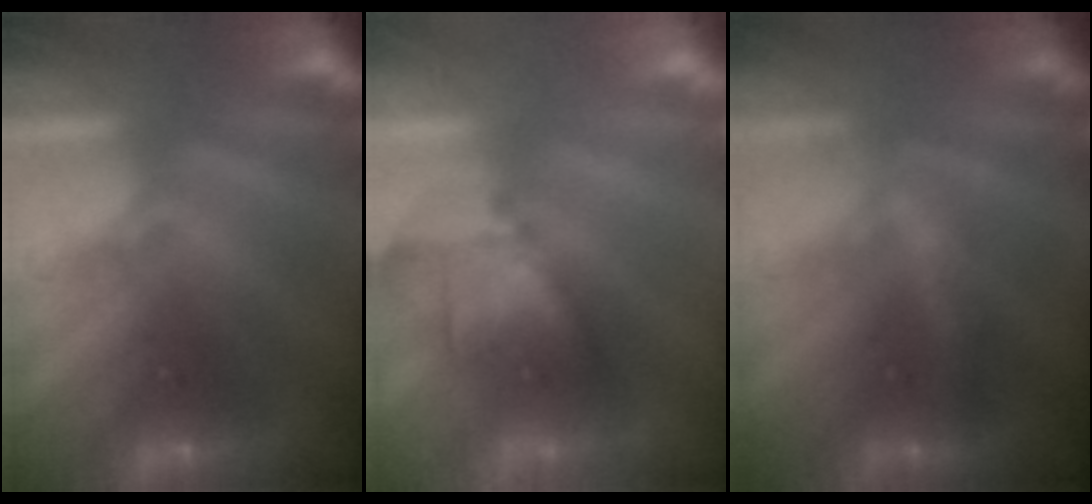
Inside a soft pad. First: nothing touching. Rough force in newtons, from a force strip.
{"total": 2.9}
{"total": 1.9}